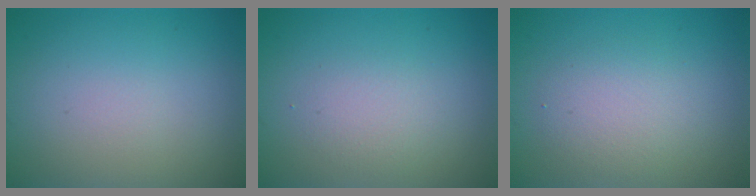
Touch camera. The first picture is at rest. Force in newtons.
{"total": 1.7, "press": 1.7, "slide": 0.0}
{"total": 2.9, "press": 2.8, "slide": 0.3}